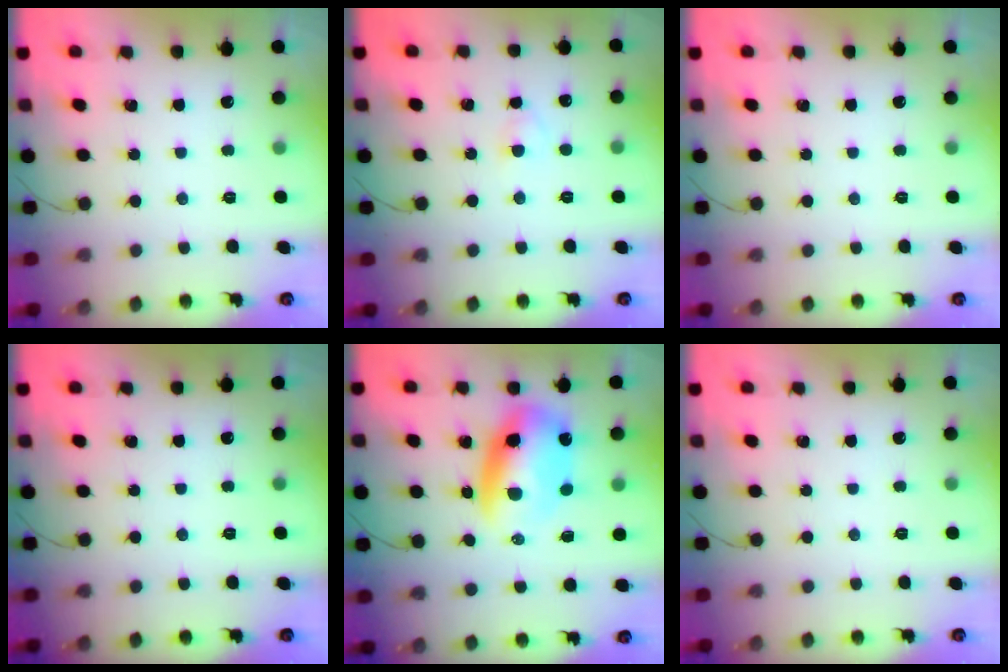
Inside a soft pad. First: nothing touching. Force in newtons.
{"total": 2.2, "press": 2.0, "slide": 1.0}
{"total": 0.0}
{"total": 0.0}
{"total": 11.5, "press": 11.2, "slide": 2.7}
{"total": 0.0}